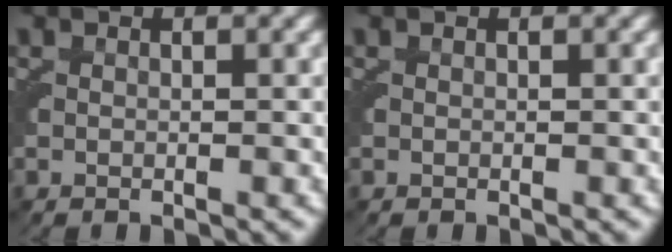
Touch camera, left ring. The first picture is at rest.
{"total": 0.0}